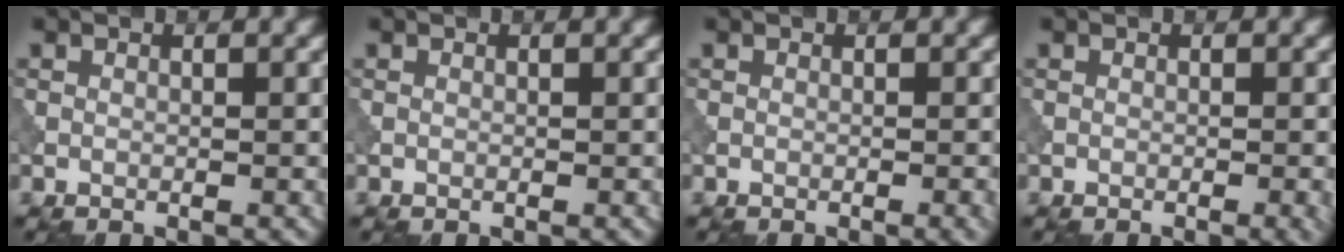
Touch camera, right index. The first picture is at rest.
{"total": 0.0}
{"total": 1.0, "force": [-0.3, 0.2, 0.9], "torque": [-0.012, -0.001, -0.006]}
{"total": 1.1, "force": [-0.3, 0.2, 1.1], "torque": [-0.012, 0.000, -0.007]}